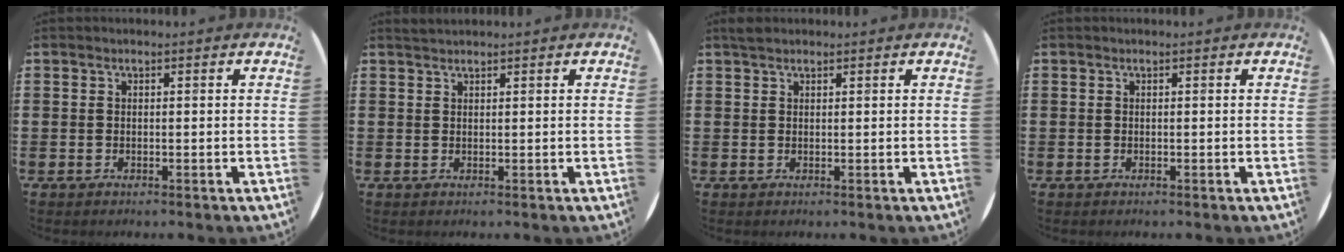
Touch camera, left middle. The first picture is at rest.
{"total": 0.9, "force": [0.9, -0.1, 0.0], "torque": [-0.001, 0.000, 0.017]}
{"total": 1.0, "force": [0.9, 0.3, 0.3], "torque": [-0.006, 0.005, 0.017]}
{"total": 0.0}